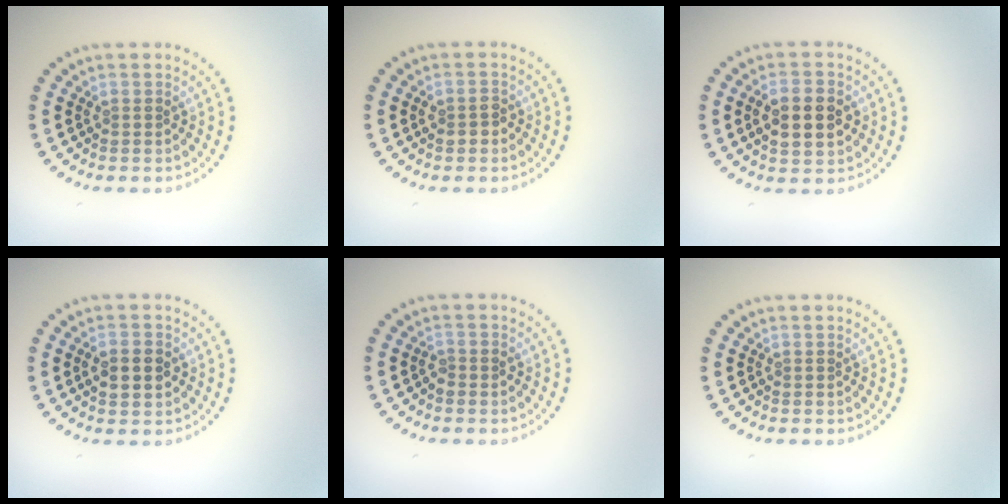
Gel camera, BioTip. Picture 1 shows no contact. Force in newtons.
{"total": 1.4, "press": 1.4, "slide": 0.2}
{"total": 4.3, "press": 4.3, "slide": 0.2}
{"total": 3.4, "press": 3.4, "slide": 0.1}
{"total": 0.9, "press": 0.9, "slide": 0.2}
{"total": 0.0}